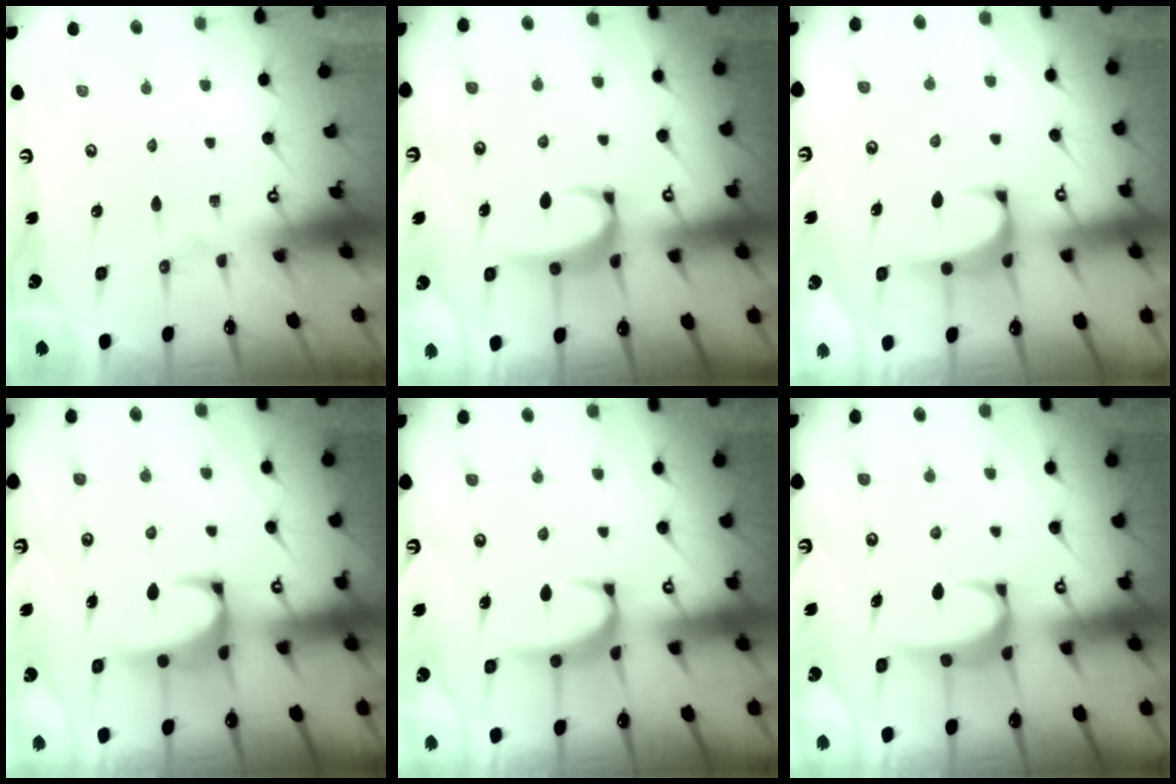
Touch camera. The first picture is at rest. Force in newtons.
{"total": 3.0, "press": 3.0, "slide": 0.4}
{"total": 0.9, "press": 0.7, "slide": 0.6}
{"total": 3.0, "press": 2.8, "slide": 1.1}
{"total": 2.3, "press": 2.3, "slide": 0.6}
{"total": 2.8, "press": 2.8, "slide": 0.3}